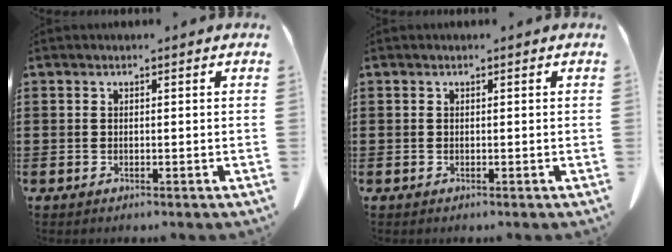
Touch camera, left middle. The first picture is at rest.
{"total": 0.0}